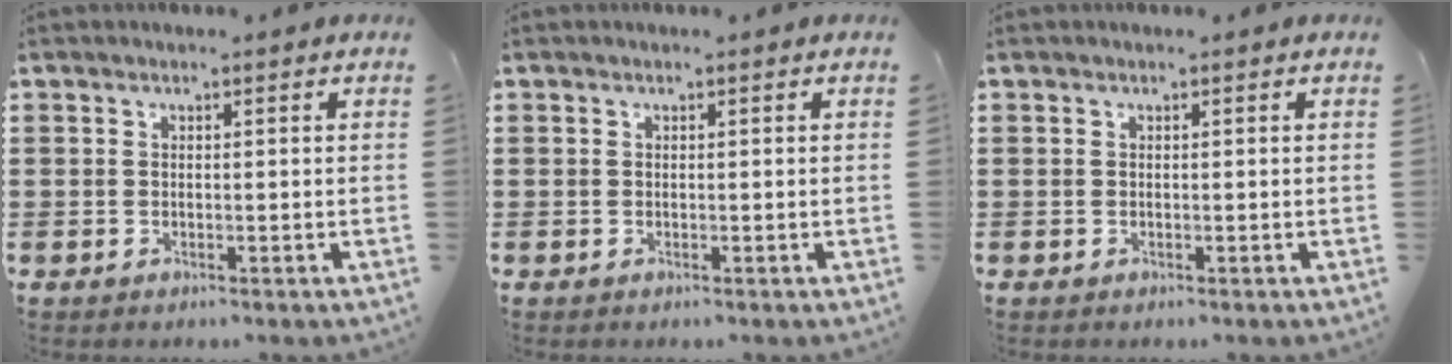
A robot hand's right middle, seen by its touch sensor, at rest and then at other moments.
{"total": 0.0}
{"total": 0.0}